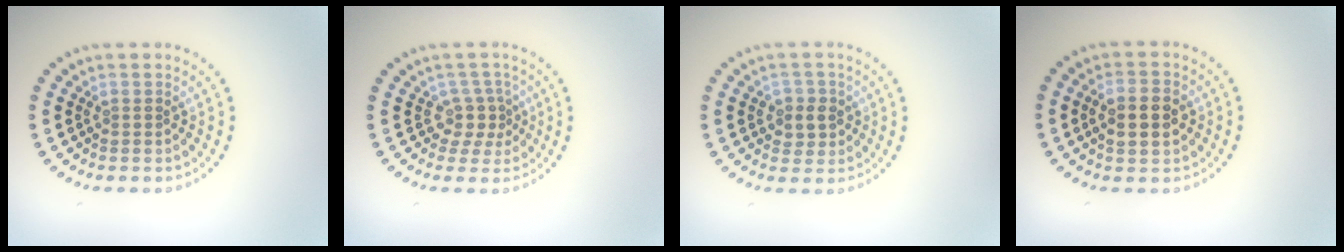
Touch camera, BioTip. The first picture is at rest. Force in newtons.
{"total": 2.4, "press": 1.8, "slide": 1.6}
{"total": 2.2, "press": 2.1, "slide": 0.7}
{"total": 3.4, "press": 3.4, "slide": 0.3}